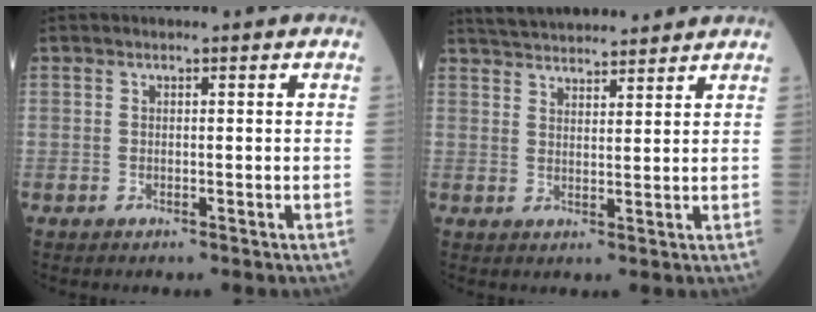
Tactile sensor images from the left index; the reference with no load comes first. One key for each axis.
{"total": 12.0, "fx": 11.3, "fy": 1.6, "fz": 3.6, "tx": -0.064, "ty": 0.030, "tz": 0.173}